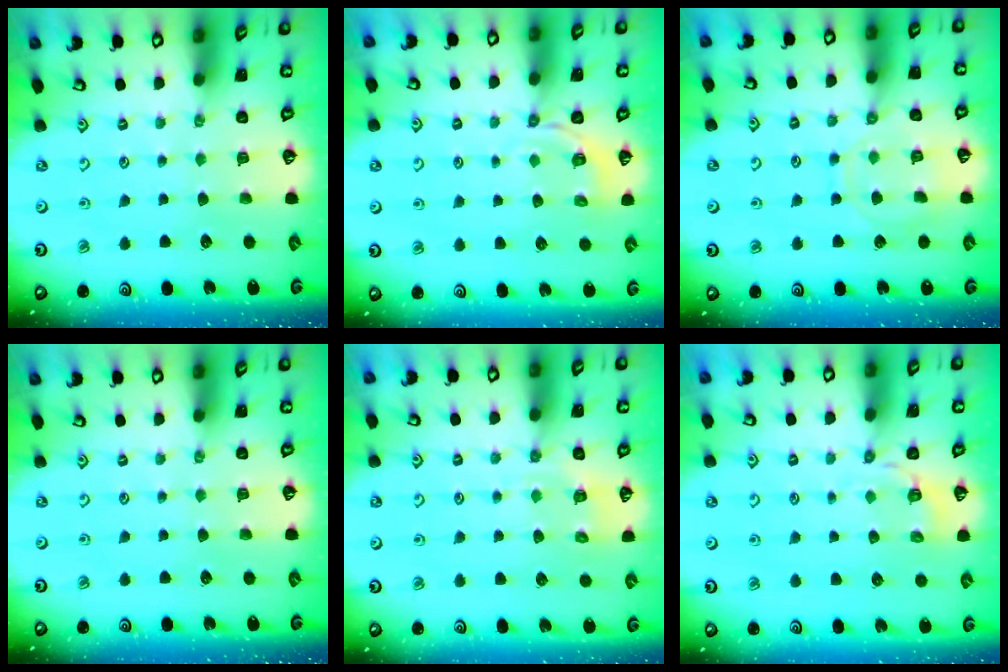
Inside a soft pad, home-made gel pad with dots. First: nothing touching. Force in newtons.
{"total": 2.8, "press": 2.1, "slide": 1.8}
{"total": 10.1, "press": 10.0, "slide": 1.0}
{"total": 0.0}
{"total": 6.6, "press": 6.5, "slide": 1.3}
{"total": 4.2, "press": 3.6, "slide": 2.2}